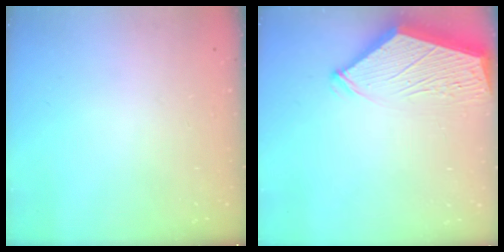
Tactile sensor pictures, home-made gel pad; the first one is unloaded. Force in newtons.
{"total": 4.2, "press": 4.1, "slide": 0.6}